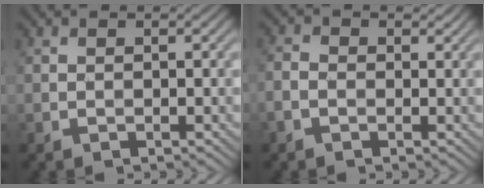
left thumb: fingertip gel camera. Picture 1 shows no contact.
{"total": 2.1, "force": [-0.7, 1.5, 1.3], "torque": [-0.032, 0.001, -0.021]}